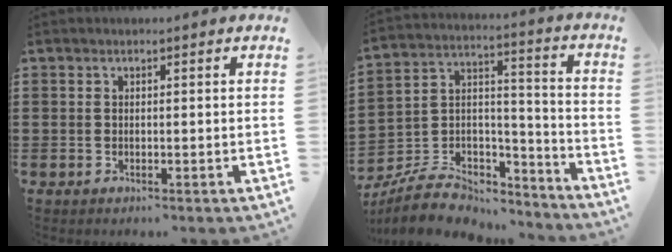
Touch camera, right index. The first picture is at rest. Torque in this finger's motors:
{"motor_torque": [0.18, -0.06, -0.13, -0.21]}